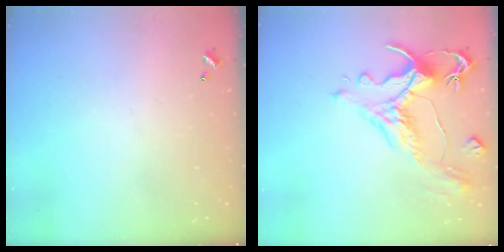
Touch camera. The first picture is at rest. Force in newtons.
{"total": 1.8, "press": 0.9, "slide": 1.5}